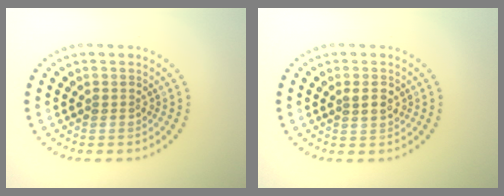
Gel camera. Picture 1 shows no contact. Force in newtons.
{"total": 1.5, "press": 1.5, "slide": 0.3}